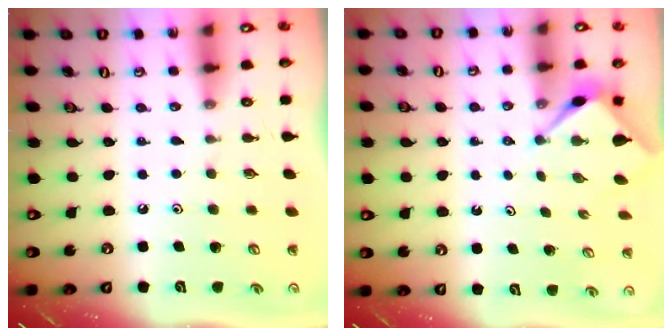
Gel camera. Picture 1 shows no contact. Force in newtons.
{"total": 3.0, "press": 3.0, "slide": 0.2}